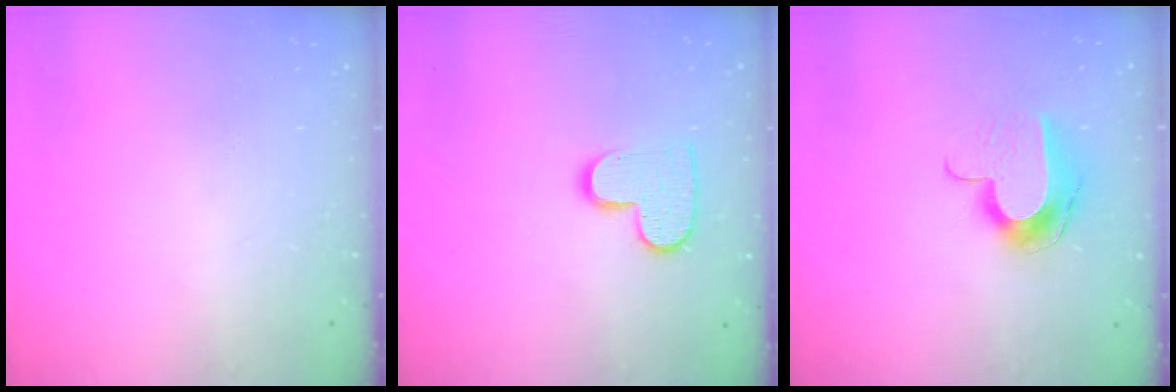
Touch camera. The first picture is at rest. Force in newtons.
{"total": 10.4, "press": 10.4, "slide": 0.6}
{"total": 9.9, "press": 9.9, "slide": 0.3}